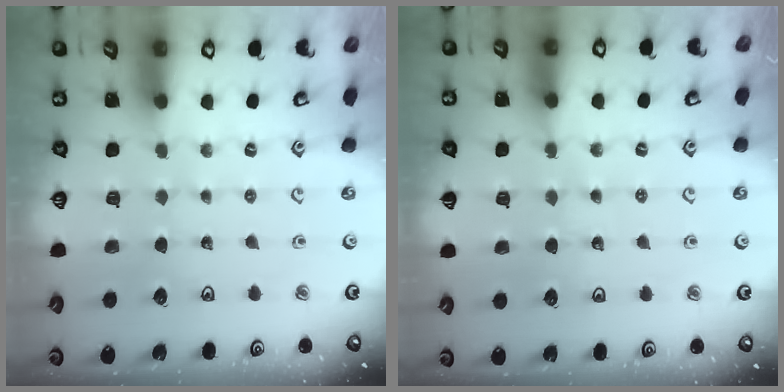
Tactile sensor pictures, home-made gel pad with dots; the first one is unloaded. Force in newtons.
{"total": 3.5, "press": 3.3, "slide": 1.0}